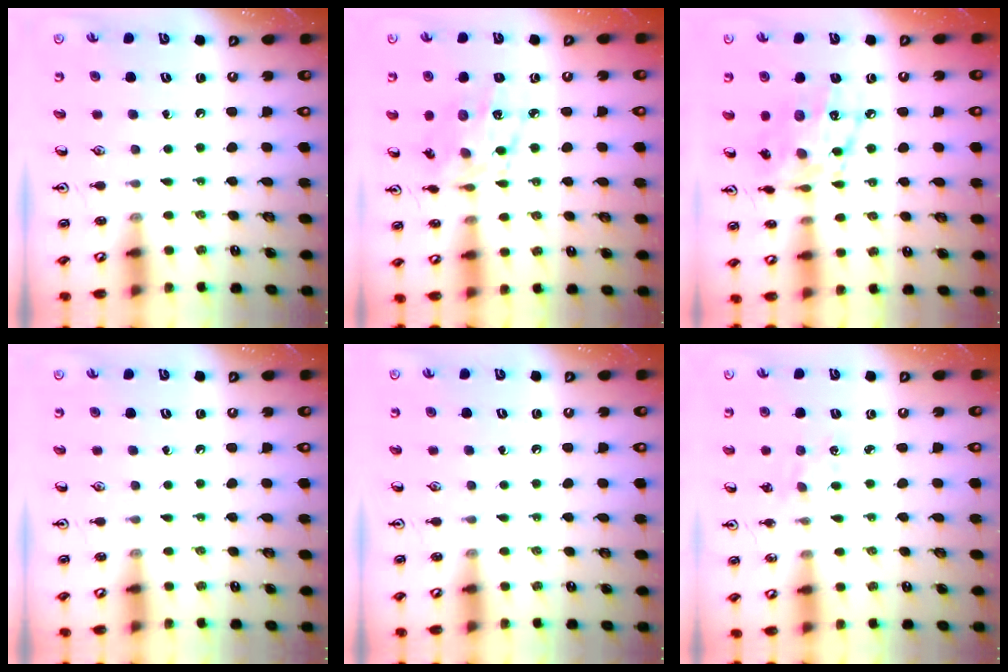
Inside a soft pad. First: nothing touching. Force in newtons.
{"total": 10.2, "press": 10.1, "slide": 0.7}
{"total": 13.8, "press": 13.7, "slide": 0.8}
{"total": 0.0}
{"total": 0.0}
{"total": 2.9, "press": 2.8, "slide": 0.4}